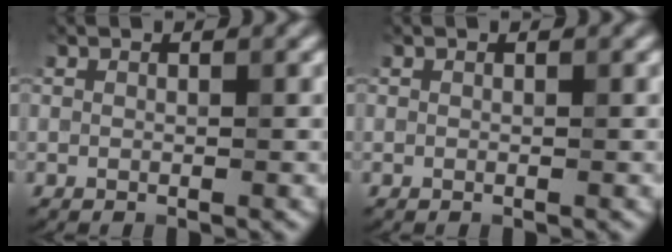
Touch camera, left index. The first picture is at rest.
{"total": 0.0}